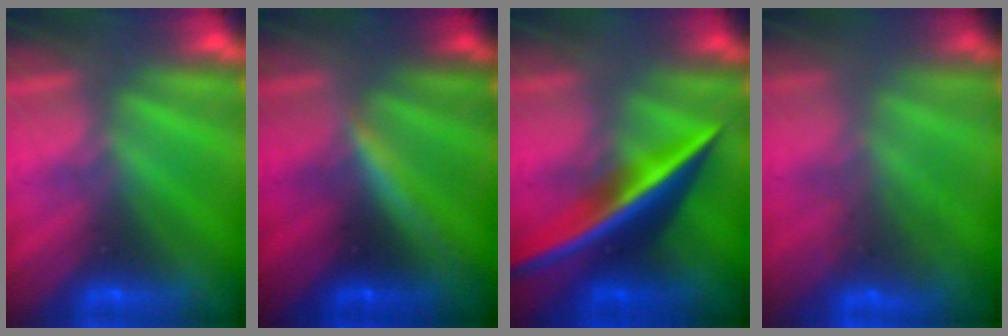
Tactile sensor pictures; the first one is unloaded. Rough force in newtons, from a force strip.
{"total": 3.5}
{"total": 2.6}
{"total": 5.9}